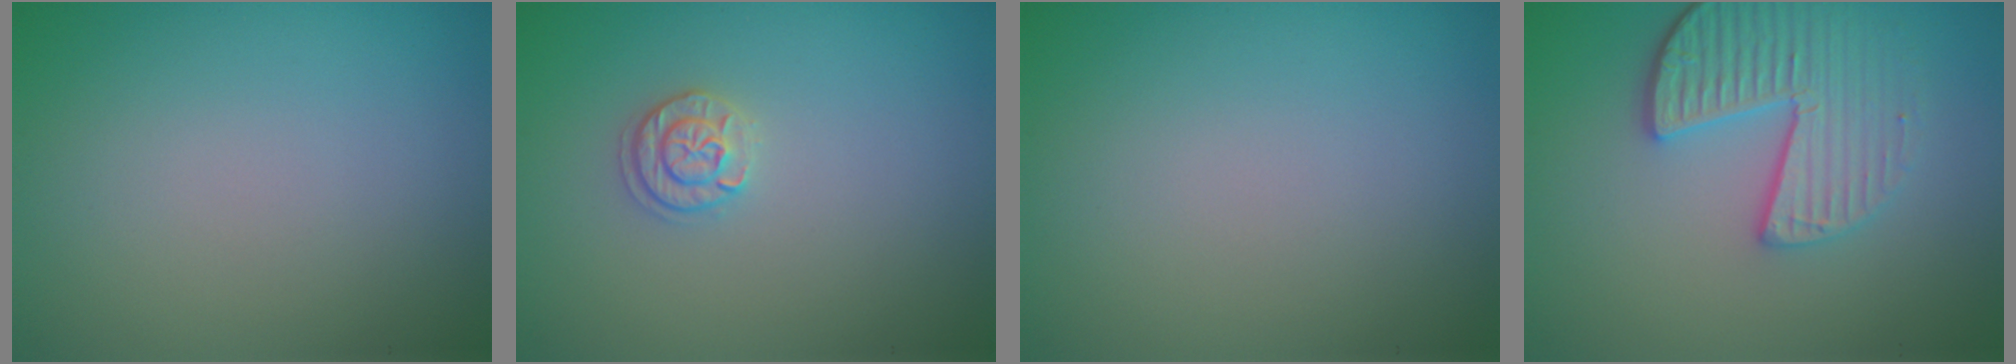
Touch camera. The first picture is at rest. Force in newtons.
{"total": 1.8, "press": 1.7, "slide": 0.4}
{"total": 0.0}
{"total": 4.2, "press": 3.7, "slide": 2.0}